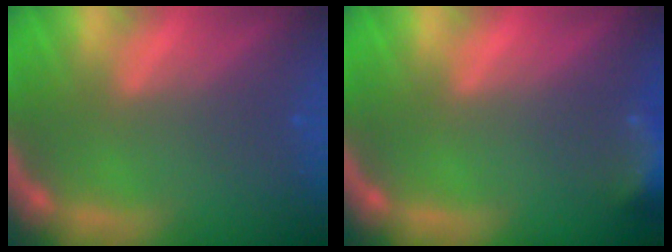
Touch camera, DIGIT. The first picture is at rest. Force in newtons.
{"total": 4.9}